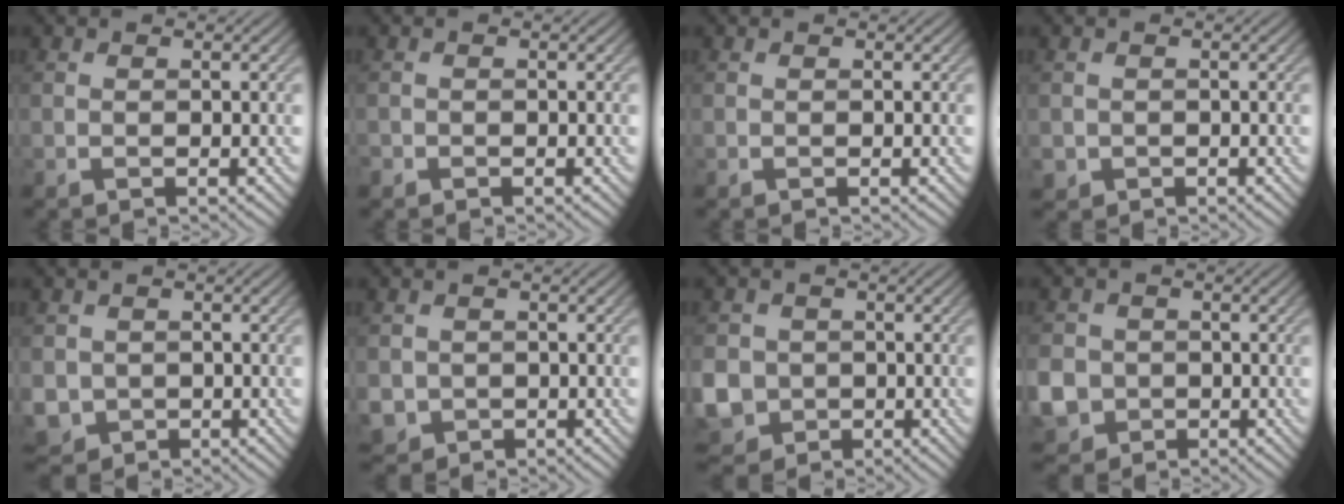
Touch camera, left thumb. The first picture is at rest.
{"total": 0.7, "force": [-0.5, 0.5, 0.0], "torque": [-0.001, -0.004, -0.011]}
{"total": 0.0}
{"total": 1.3, "force": [-0.4, 1.3, 0.1], "torque": [-0.001, -0.010, -0.009]}
{"total": 3.6, "force": [-0.5, 3.4, 1.1], "torque": [-0.044, -0.023, -0.011]}
{"total": 2.9, "force": [-0.5, 2.7, 0.7], "torque": [-0.030, -0.020, -0.010]}
{"total": 7.6, "force": [-1.4, 6.9, 2.8], "torque": [-0.102, -0.030, -0.045]}
{"total": 6.9, "force": [-1.6, 6.2, 2.4], "torque": [-0.090, -0.023, -0.050]}